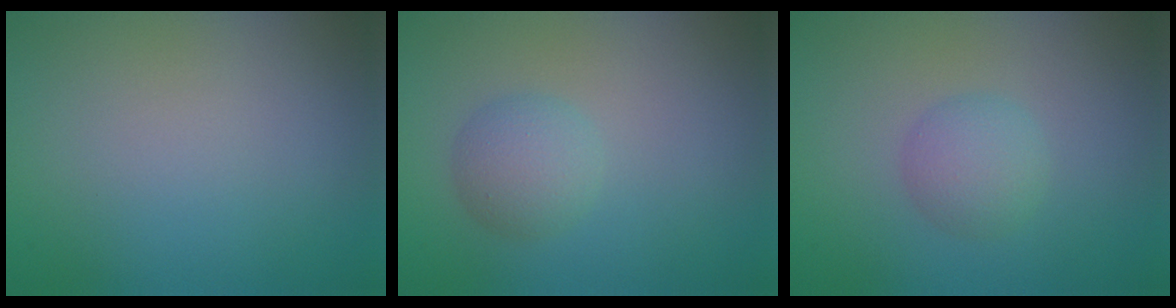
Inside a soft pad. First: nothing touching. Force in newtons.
{"total": 2.4, "press": 2.4, "slide": 0.1}
{"total": 2.3, "press": 2.3, "slide": 0.1}